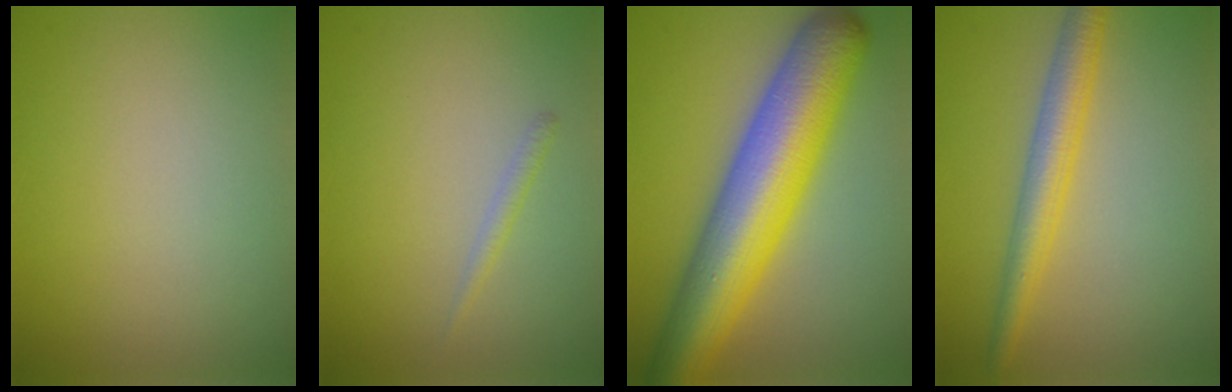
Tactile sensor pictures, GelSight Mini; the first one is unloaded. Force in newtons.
{"total": 0.9, "press": 0.9, "slide": 0.0}
{"total": 12.5, "press": 12.5, "slide": 0.2}
{"total": 3.9, "press": 3.9, "slide": 0.2}